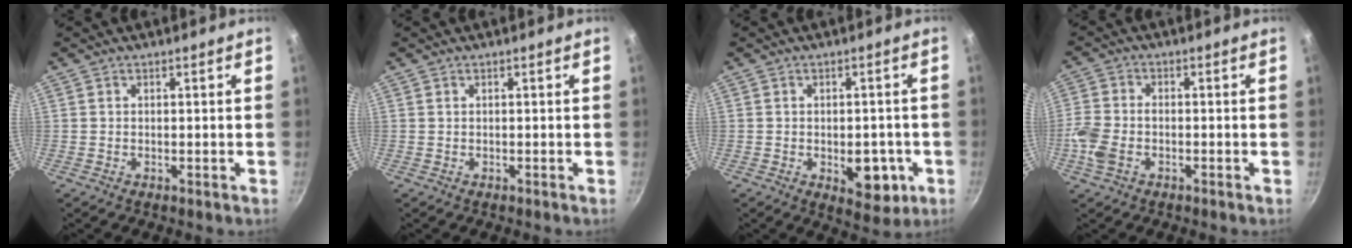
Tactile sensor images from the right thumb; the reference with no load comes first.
{"total": 0.0}
{"total": 8.5, "force": [-2.3, 4.9, 6.5], "torque": [-0.048, 0.005, -0.022]}
{"total": 6.4, "force": [-2.4, 4.1, 4.3], "torque": [-0.100, 0.012, -0.060]}